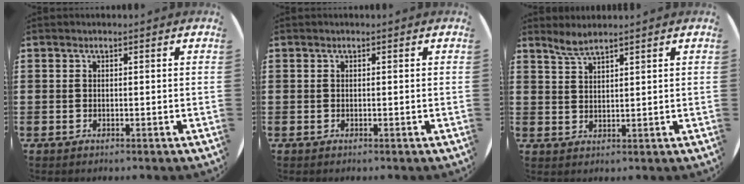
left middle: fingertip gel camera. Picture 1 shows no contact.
{"total": 0.0}
{"total": 2.6, "force": [2.5, 0.1, 0.8], "torque": [-0.019, 0.000, 0.047]}